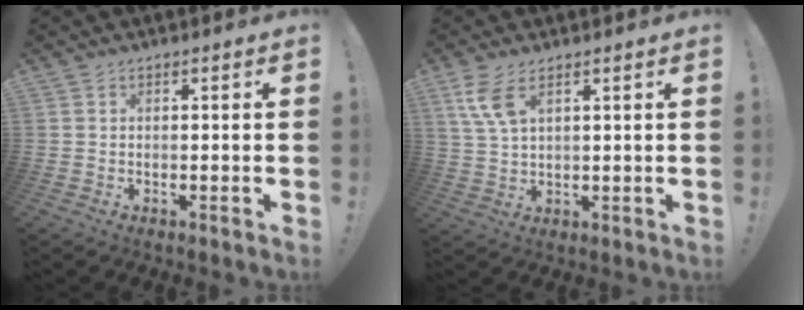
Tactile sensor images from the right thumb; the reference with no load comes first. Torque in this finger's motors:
{"motor_torque": [0.66, 0.67, 0.29, -0.35, 0.05]}